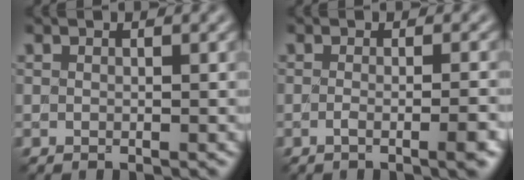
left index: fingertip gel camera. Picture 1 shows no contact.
{"total": 3.7, "force": [-1.2, 1.3, 3.3], "torque": [-0.030, 0.002, -0.022]}